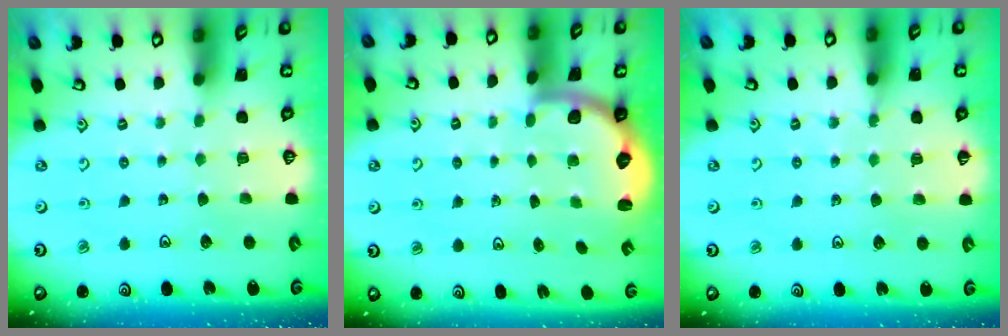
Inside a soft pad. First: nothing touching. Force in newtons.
{"total": 2.5, "press": 2.1, "slide": 1.3}
{"total": 3.8, "press": 3.6, "slide": 1.1}